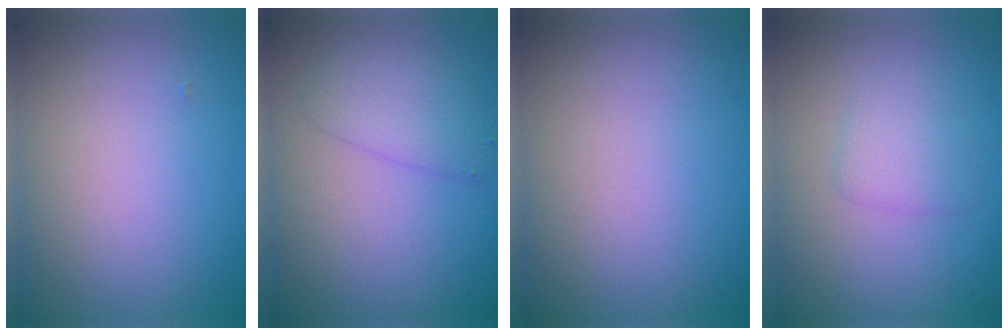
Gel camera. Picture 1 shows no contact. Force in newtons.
{"total": 2.8, "press": 2.8, "slide": 0.1}
{"total": 0.0}
{"total": 1.9, "press": 1.9, "slide": 0.0}